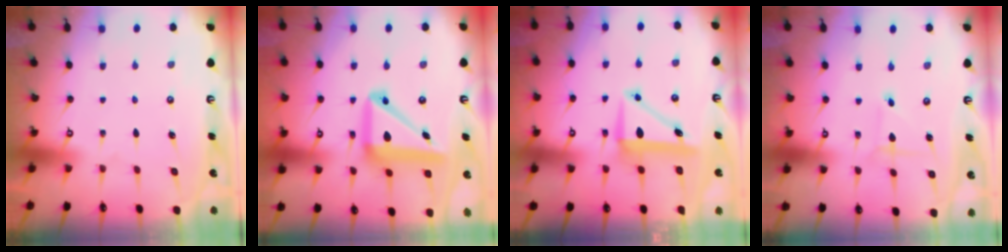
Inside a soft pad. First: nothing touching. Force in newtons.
{"total": 15.7, "press": 15.5, "slide": 2.4}
{"total": 7.4, "press": 7.0, "slide": 2.2}
{"total": 0.9, "press": 0.9, "slide": 0.0}